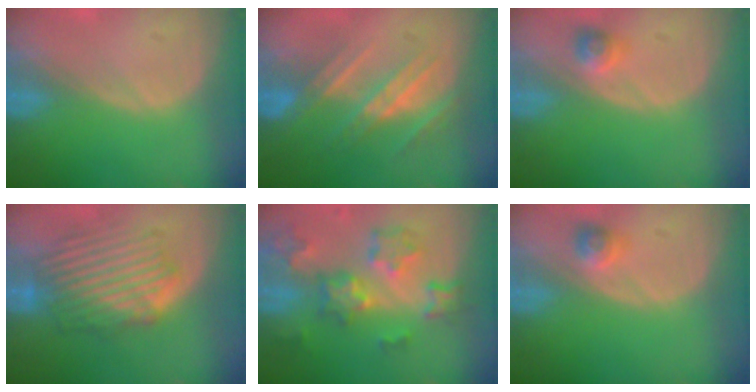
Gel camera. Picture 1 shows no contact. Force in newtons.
{"total": 7.8, "press": 7.2, "slide": 2.9}
{"total": 2.2, "press": 2.1, "slide": 0.8}
{"total": 8.4, "press": 8.1, "slide": 2.2}
{"total": 9.2, "press": 8.1, "slide": 4.3}
{"total": 2.2, "press": 2.1, "slide": 0.8}